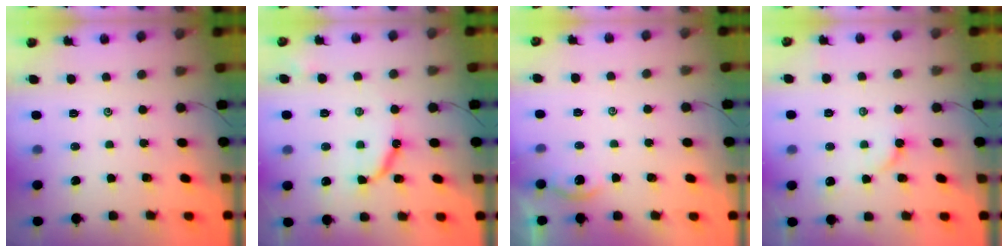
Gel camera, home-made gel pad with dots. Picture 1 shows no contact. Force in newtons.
{"total": 9.9, "press": 9.9, "slide": 0.9}
{"total": 2.6, "press": 2.6, "slide": 0.3}
{"total": 3.9, "press": 3.9, "slide": 0.5}